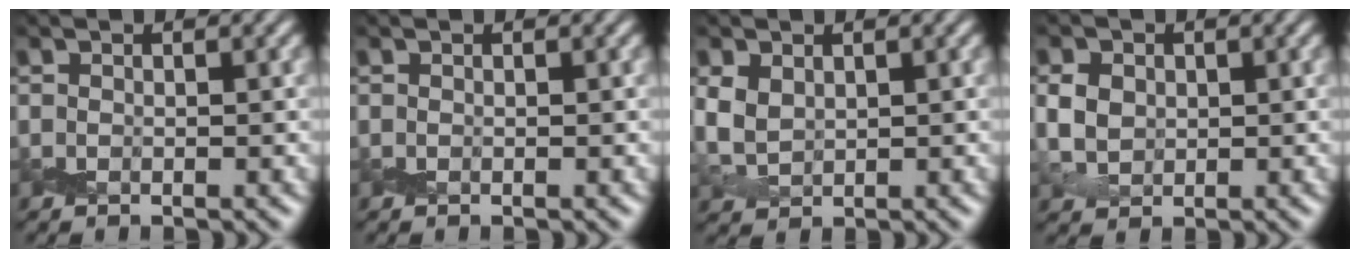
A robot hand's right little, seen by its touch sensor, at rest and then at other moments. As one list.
[{"total": 0.0}, {"total": 2.4, "force": [0.8, 1.7, 1.5], "torque": [-0.048, 0.000, 0.017]}, {"total": 2.5, "force": [0.3, 2.0, 1.4], "torque": [-0.040, 0.001, 0.005]}]